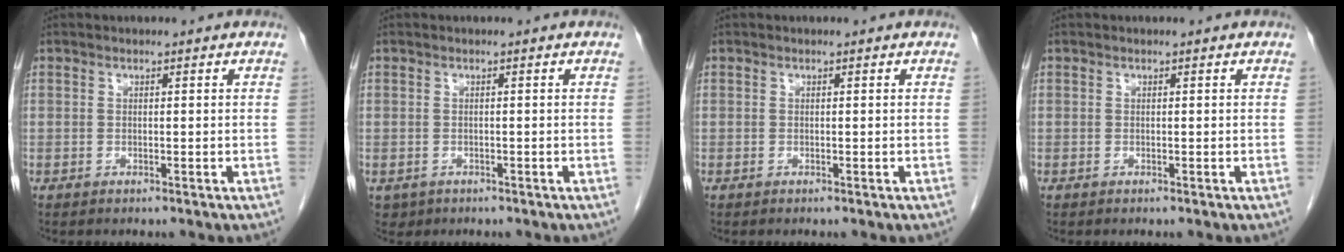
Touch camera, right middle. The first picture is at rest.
{"total": 1.9, "force": [-0.9, 1.6, 0.3], "torque": [-0.009, 0.002, -0.009]}
{"total": 0.0}
{"total": 0.0}